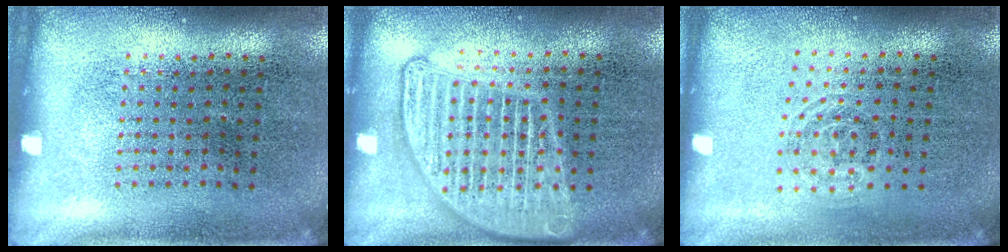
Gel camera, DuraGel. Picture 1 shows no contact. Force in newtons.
{"total": 3.0, "press": 3.0, "slide": 0.3}
{"total": 0.8, "press": 0.6, "slide": 0.5}